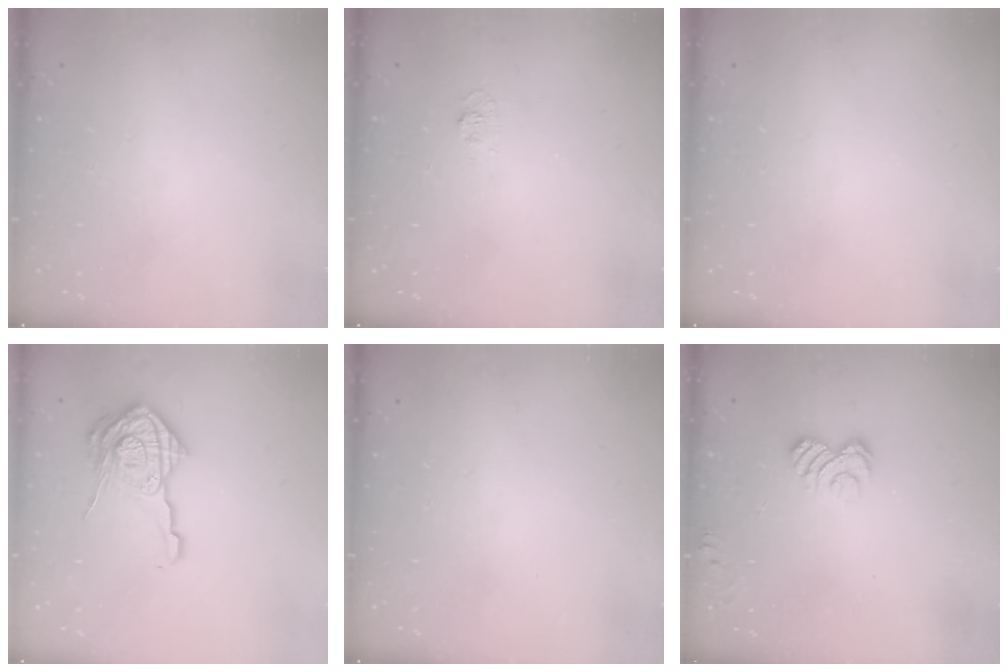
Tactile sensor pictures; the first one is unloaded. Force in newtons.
{"total": 4.1, "press": 4.1, "slide": 0.5}
{"total": 0.0}
{"total": 17.6, "press": 17.6, "slide": 1.2}
{"total": 0.0}
{"total": 6.0, "press": 5.8, "slide": 1.3}